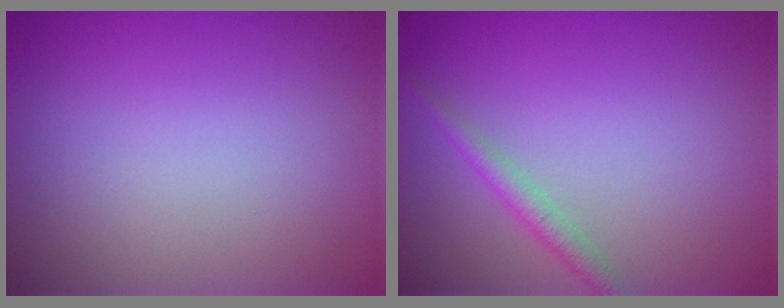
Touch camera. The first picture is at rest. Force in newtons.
{"total": 1.8, "press": 1.8, "slide": 0.0}